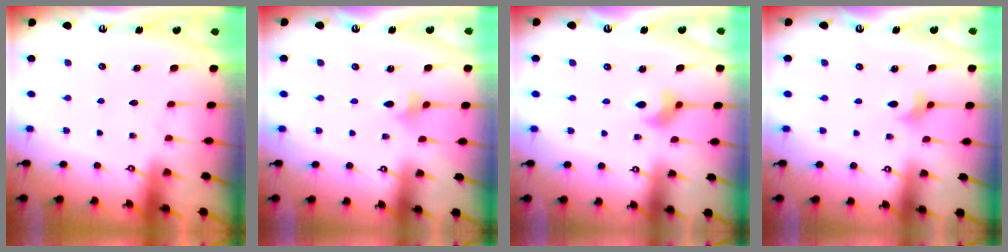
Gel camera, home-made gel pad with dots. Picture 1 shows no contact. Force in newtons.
{"total": 1.9, "press": 1.8, "slide": 0.5}
{"total": 6.3, "press": 6.1, "slide": 1.7}
{"total": 2.5, "press": 2.5, "slide": 0.4}